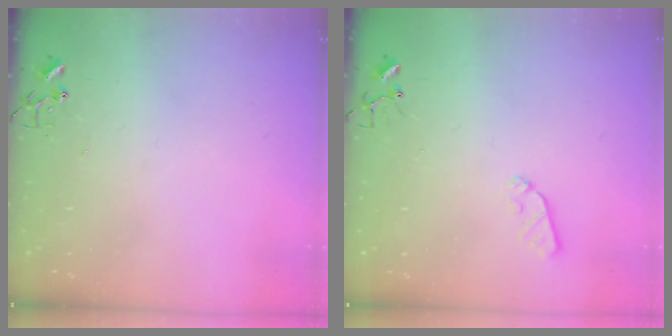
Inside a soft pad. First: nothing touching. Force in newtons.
{"total": 5.2, "press": 5.2, "slide": 0.8}